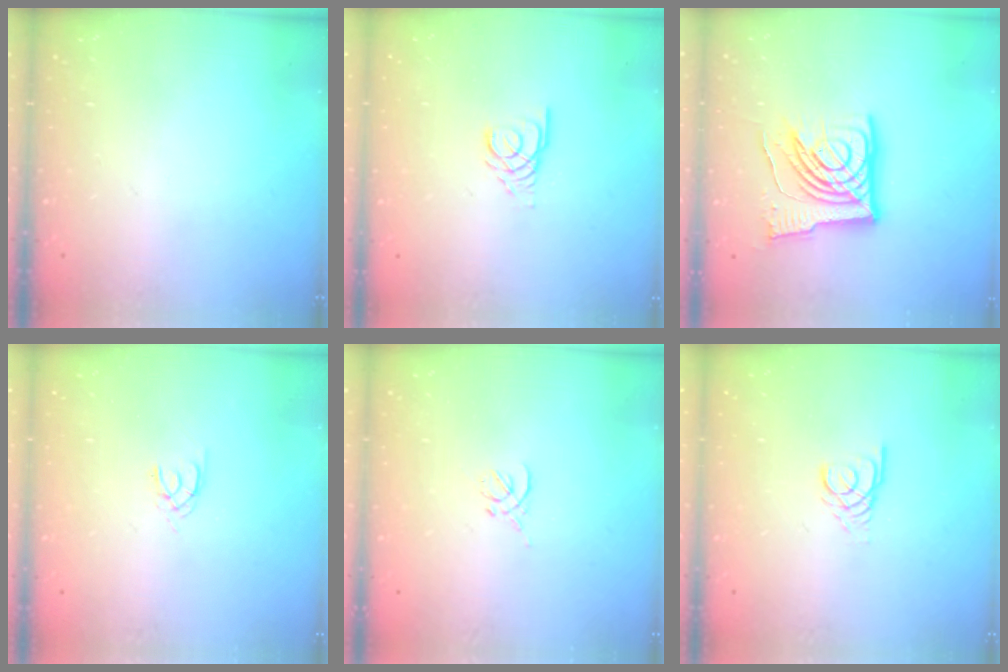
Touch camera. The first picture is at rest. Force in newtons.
{"total": 3.9, "press": 3.9, "slide": 0.3}
{"total": 17.1, "press": 16.9, "slide": 2.3}
{"total": 1.3, "press": 1.2, "slide": 0.3}
{"total": 0.0}
{"total": 2.5, "press": 2.5, "slide": 0.2}